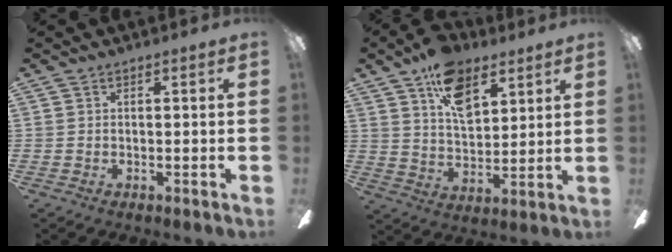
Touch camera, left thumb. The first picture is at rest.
{"total": 14.1, "force": [7.9, 8.1, 8.4], "torque": [-0.131, -0.021, 0.142]}